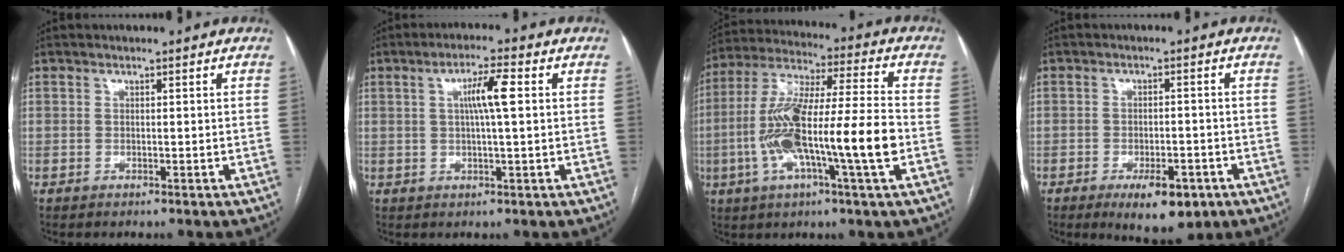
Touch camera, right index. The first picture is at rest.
{"total": 5.4, "force": [1.1, 0.2, 5.3], "torque": [-0.097, 0.006, 0.018]}
{"total": 18.3, "force": [-4.0, 1.1, 17.8], "torque": [-0.340, 0.004, -0.074]}
{"total": 7.8, "force": [-4.3, 3.0, 5.7], "torque": [-0.081, -0.006, -0.054]}